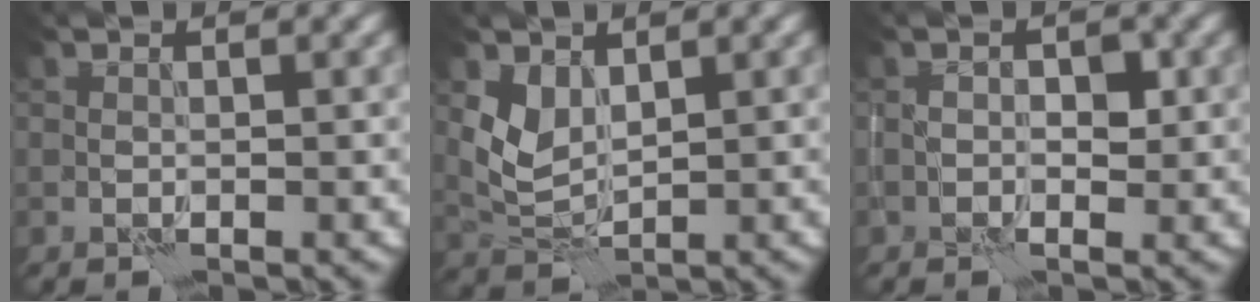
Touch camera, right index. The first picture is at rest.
{"total": 2.5, "force": [2.0, 0.9, 1.1], "torque": [-0.029, -0.007, 0.049]}
{"total": 1.1, "force": [0.0, 0.6, 0.9], "torque": [-0.008, 0.001, -0.001]}